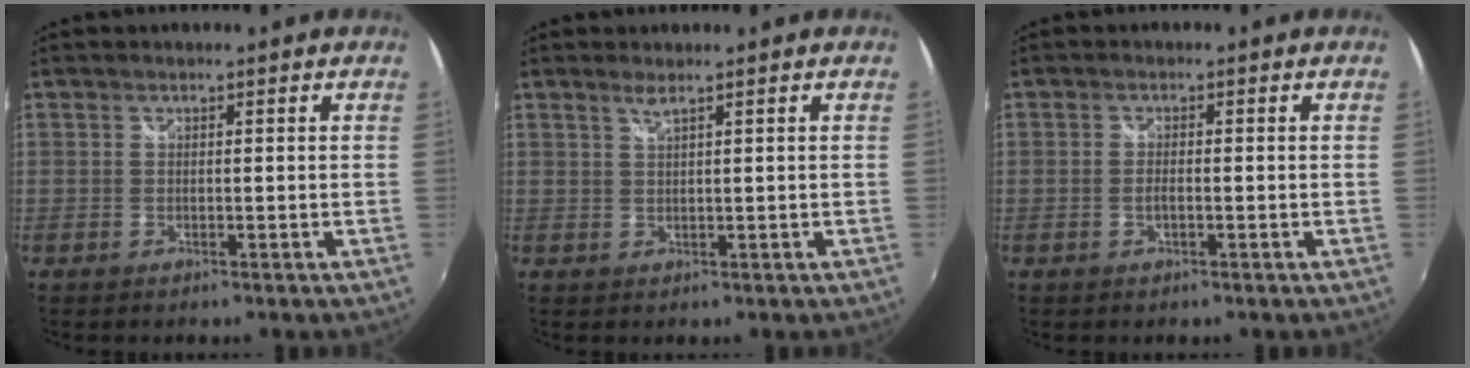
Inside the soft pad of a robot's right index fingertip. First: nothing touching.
{"total": 1.3, "force": [0.9, -0.2, 0.8], "torque": [-0.013, -0.001, 0.016]}
{"total": 1.6, "force": [-0.5, 0.5, 1.4], "torque": [-0.028, -0.001, -0.010]}